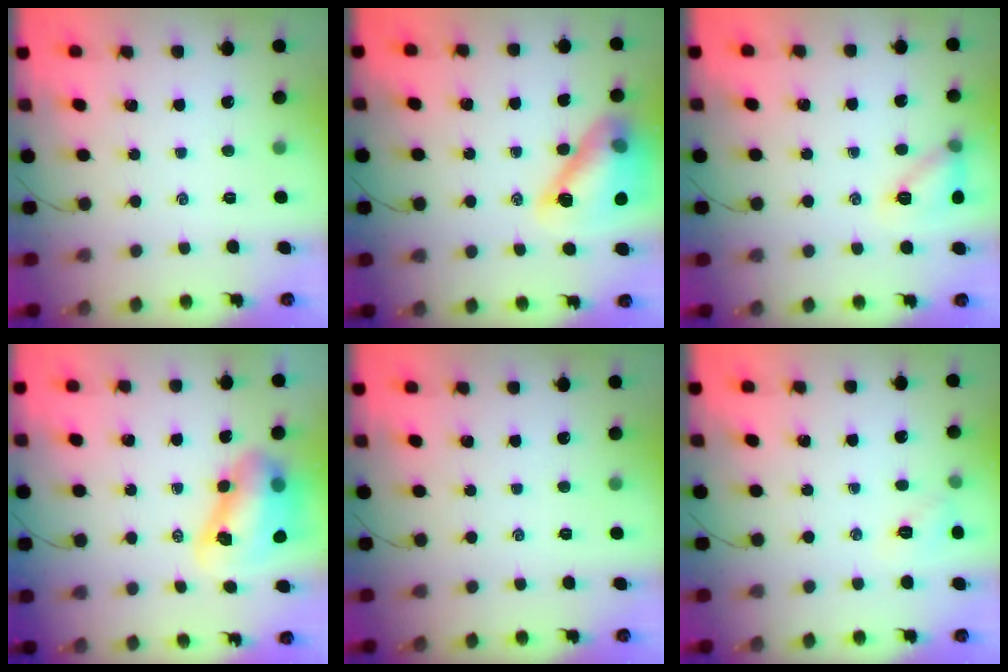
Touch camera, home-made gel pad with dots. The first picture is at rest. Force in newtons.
{"total": 14.4, "press": 14.0, "slide": 3.1}
{"total": 10.4, "press": 10.4, "slide": 0.5}
{"total": 10.7, "press": 10.3, "slide": 2.9}
{"total": 0.0}
{"total": 6.3, "press": 6.1, "slide": 1.5}